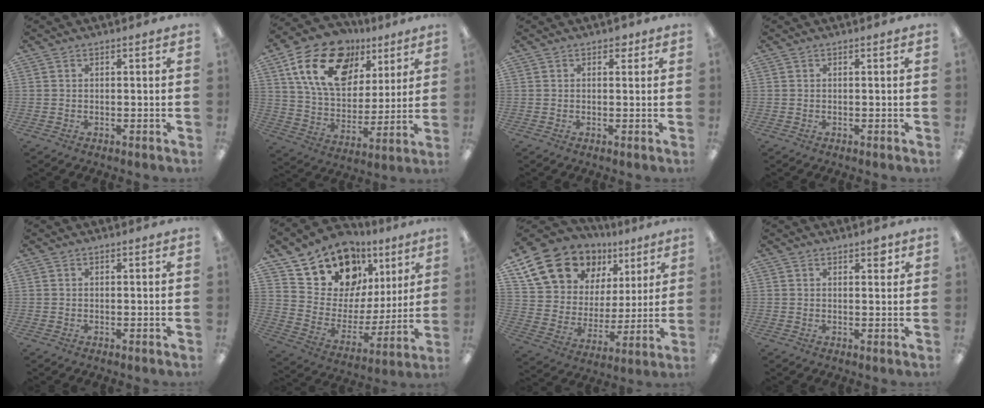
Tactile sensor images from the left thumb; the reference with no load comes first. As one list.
[{"total": 20.9, "force": [10.6, 13.5, 12.0], "torque": [-0.212, -0.037, 0.194]}, {"total": 1.6, "force": [0.9, 1.1, 0.8], "torque": [0.000, -0.004, 0.013]}, {"total": 0.0}, {"total": 0.0}, {"total": 16.3, "force": [11.7, 10.1, 5.2], "torque": [-0.096, -0.082, 0.215]}, {"total": 18.8, "force": [12.2, 12.3, 7.2], "torque": [-0.140, -0.065, 0.229]}, {"total": 2.4, "force": [1.6, 1.1, 1.3], "torque": [-0.003, -0.008, 0.023]}]